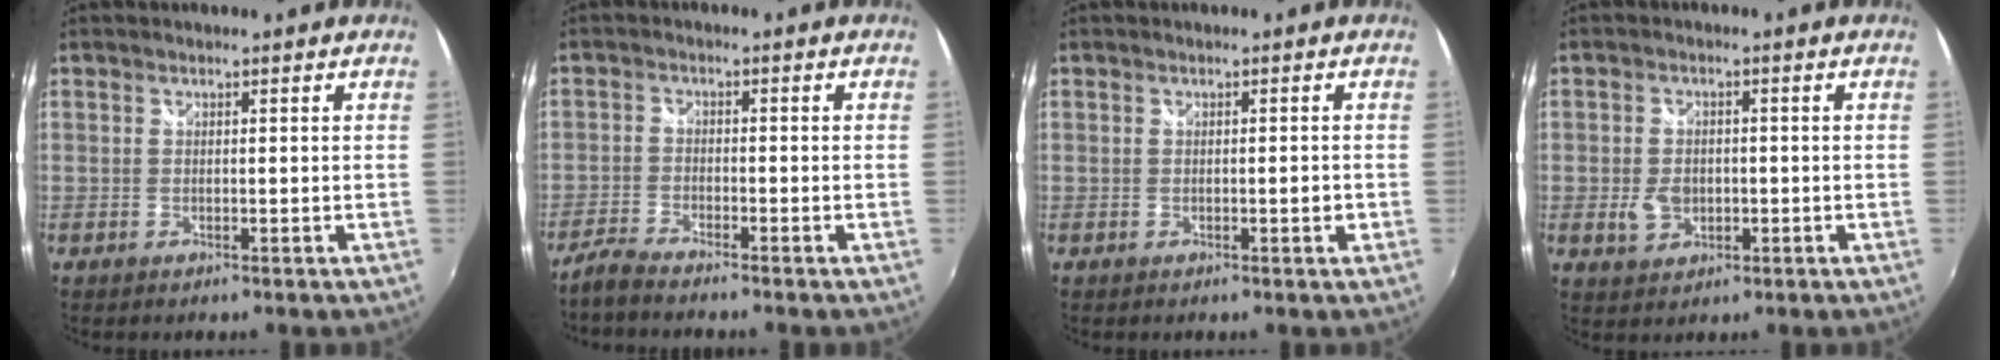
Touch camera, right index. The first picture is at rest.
{"total": 4.0, "force": [-3.8, 0.1, 1.3], "torque": [-0.046, -0.007, -0.079]}
{"total": 1.1, "force": [-0.3, 0.3, 1.0], "torque": [-0.013, 0.004, -0.003]}
{"total": 4.4, "force": [-0.7, 3.3, 2.8], "torque": [-0.061, 0.005, -0.007]}